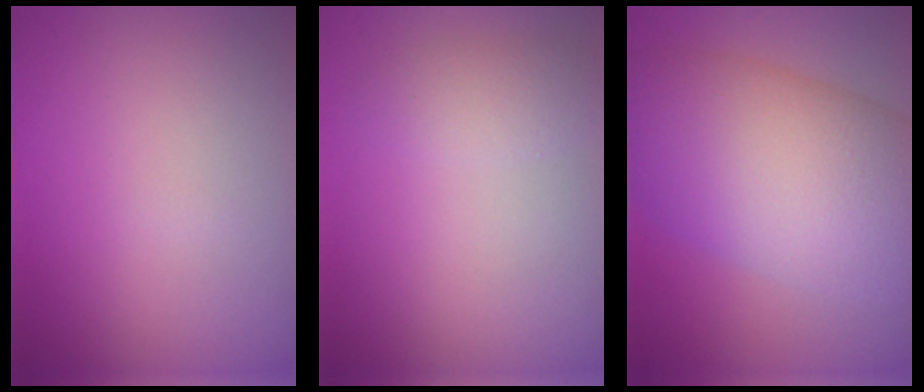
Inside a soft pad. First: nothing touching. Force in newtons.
{"total": 2.0, "press": 2.0, "slide": 0.1}
{"total": 12.5, "press": 12.5, "slide": 0.2}